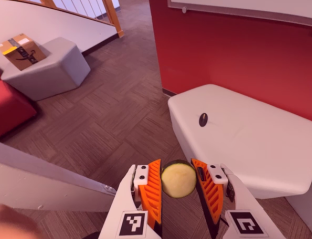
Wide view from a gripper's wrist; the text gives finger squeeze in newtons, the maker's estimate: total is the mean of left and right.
{"total": 13.7, "left": 14.3, "right": 13.1}